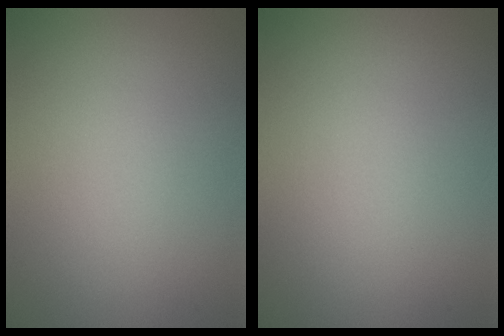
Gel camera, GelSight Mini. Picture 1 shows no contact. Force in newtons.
{"total": 0.0}